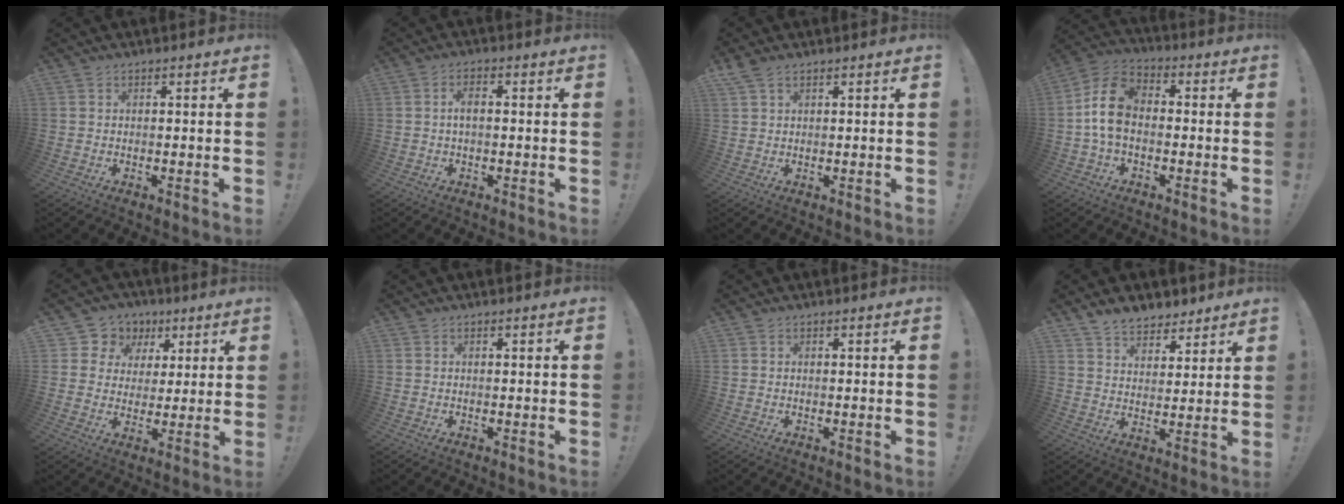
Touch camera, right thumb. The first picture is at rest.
{"total": 2.8, "force": [-0.1, 1.2, 2.5], "torque": [-0.043, 0.006, -0.004]}
{"total": 2.8, "force": [1.9, 1.3, 1.6], "torque": [-0.036, -0.004, 0.036]}
{"total": 12.1, "force": [-0.8, 8.0, 9.0], "torque": [-0.179, 0.018, -0.010]}
{"total": 8.2, "force": [2.7, 7.6, 1.7], "torque": [-0.033, -0.016, 0.059]}
{"total": 0.0}
{"total": 0.0}
{"total": 8.0, "force": [6.4, 4.4, 2.0], "torque": [-0.029, -0.045, 0.123]}